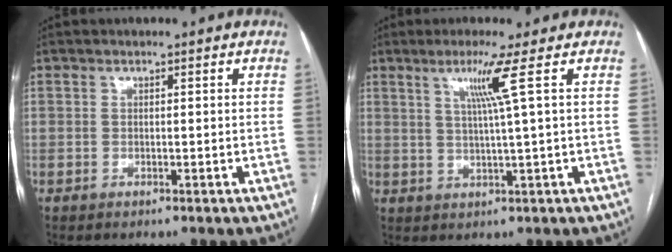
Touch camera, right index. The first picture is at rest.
{"total": 5.3, "force": [2.2, -2.0, 4.4], "torque": [-0.090, -0.009, 0.046]}